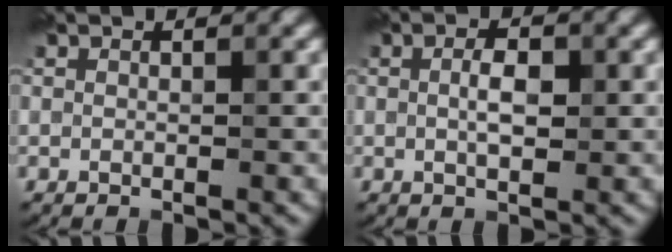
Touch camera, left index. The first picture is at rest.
{"total": 2.1, "force": [0.3, 0.8, 1.9], "torque": [-0.038, 0.001, 0.003]}